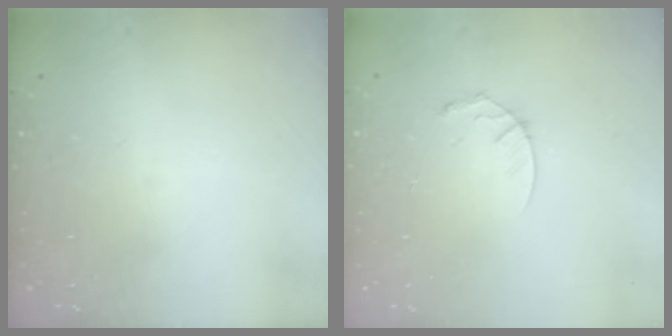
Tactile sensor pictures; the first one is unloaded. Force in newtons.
{"total": 4.7, "press": 4.7, "slide": 0.4}